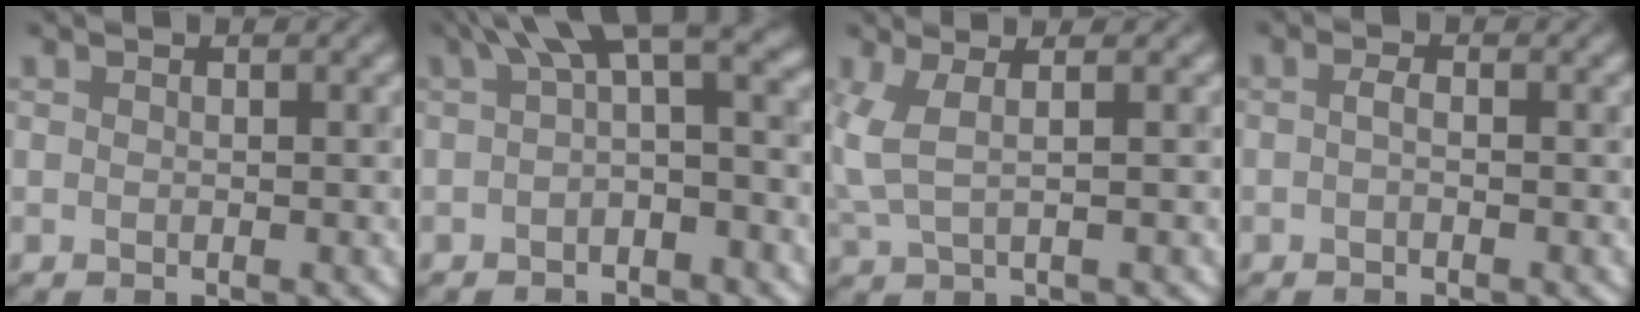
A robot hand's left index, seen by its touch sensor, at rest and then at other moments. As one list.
[{"total": 5.5, "force": [1.5, 1.7, 5.0], "torque": [-0.058, 0.023, 0.012]}, {"total": 2.3, "force": [0.7, 0.6, 2.1], "torque": [-0.053, 0.003, 0.017]}, {"total": 0.7, "force": [-0.2, 0.1, 0.6], "torque": [-0.013, 0.003, -0.003]}]